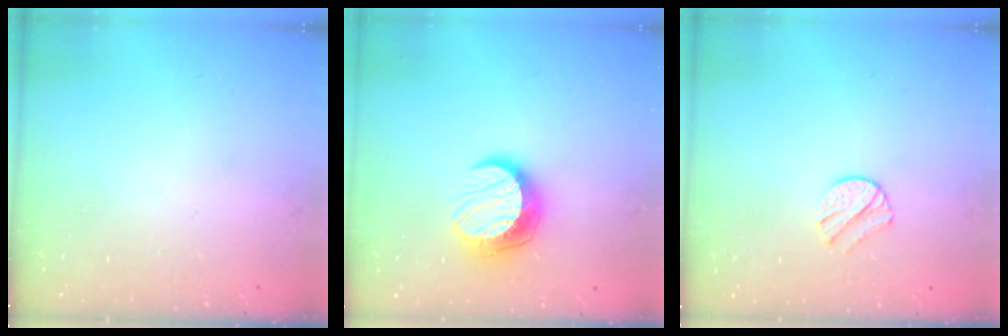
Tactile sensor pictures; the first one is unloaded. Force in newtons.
{"total": 13.0, "press": 12.9, "slide": 0.7}
{"total": 6.9, "press": 6.8, "slide": 1.2}